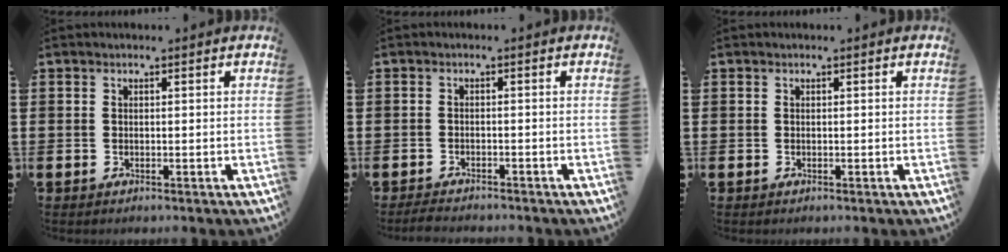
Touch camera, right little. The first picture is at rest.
{"total": 1.6, "force": [-1.5, 0.2, 0.4], "torque": [-0.009, 0.004, -0.031]}
{"total": 0.0}